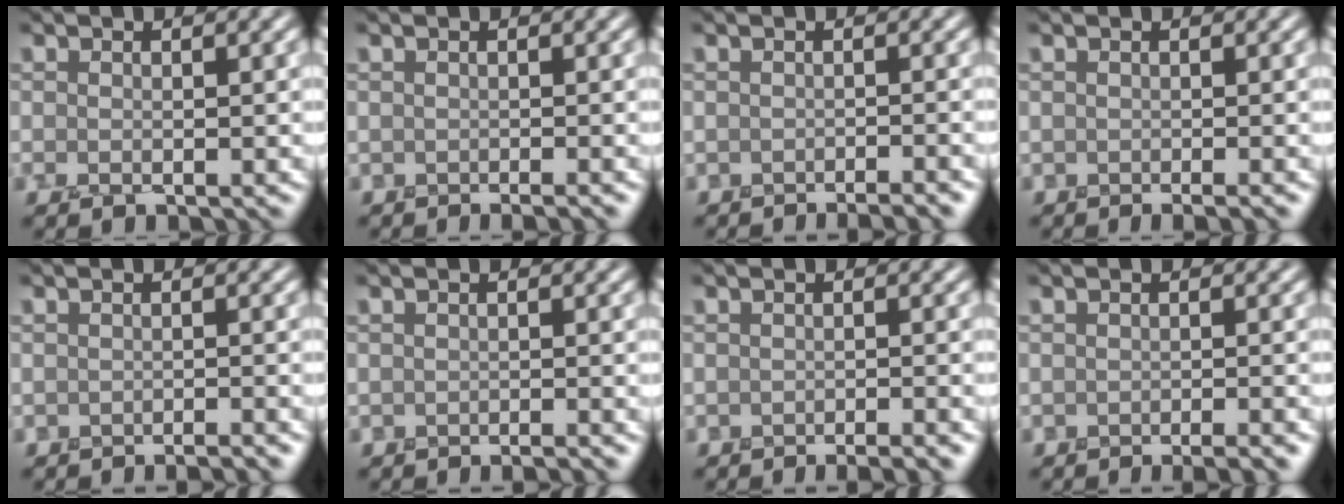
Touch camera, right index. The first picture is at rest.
{"total": 0.5, "force": [-0.5, 0.1, 0.2], "torque": [0.020, 0.005, -0.003]}
{"total": 2.1, "force": [-1.9, 0.2, 0.8], "torque": [0.010, 0.013, -0.022]}
{"total": 0.7, "force": [-0.4, 0.2, 0.6], "torque": [0.013, 0.004, -0.006]}
{"total": 1.6, "force": [-1.6, -0.1, 0.2], "torque": [0.015, 0.011, -0.021]}
{"total": 0.9, "force": [-0.9, -0.1, 0.0], "torque": [0.021, 0.007, -0.009]}
{"total": 2.2, "force": [-2.0, 0.3, 1.1], "torque": [0.010, 0.011, -0.023]}
{"total": 2.4, "force": [-1.8, 0.6, 1.4], "torque": [0.011, 0.014, -0.023]}